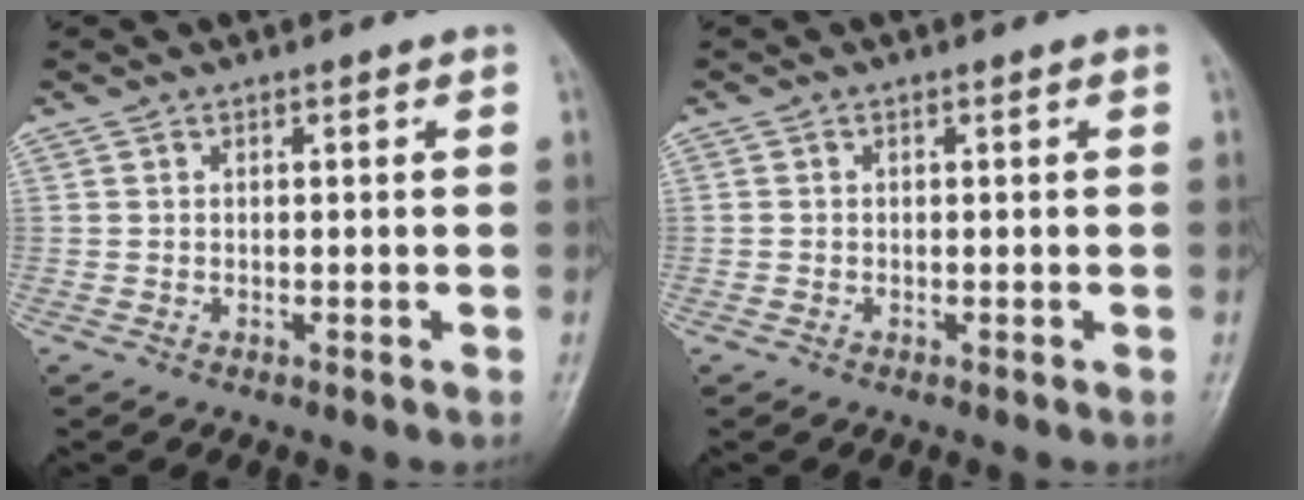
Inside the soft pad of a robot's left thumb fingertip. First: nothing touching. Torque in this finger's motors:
{"motor_torque": [-0.20, -0.27, -0.56, -0.23, -0.05]}